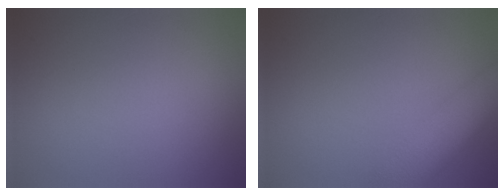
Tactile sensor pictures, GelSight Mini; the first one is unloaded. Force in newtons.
{"total": 5.7, "press": 5.7, "slide": 0.2}